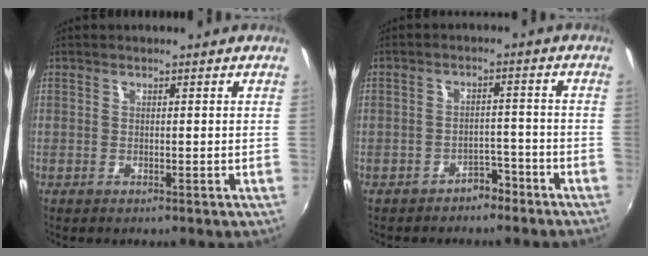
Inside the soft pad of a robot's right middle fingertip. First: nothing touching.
{"total": 4.1, "force": [-3.2, 2.5, 0.7], "torque": [-0.016, 0.021, -0.035]}